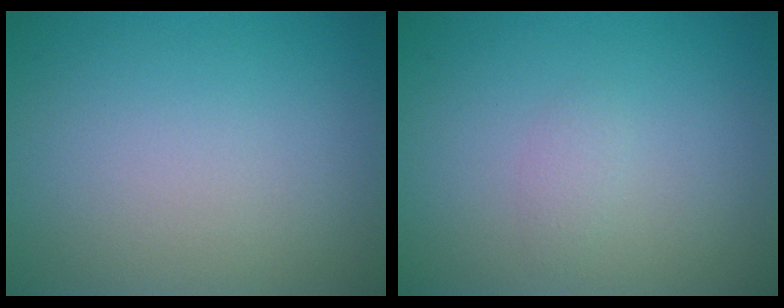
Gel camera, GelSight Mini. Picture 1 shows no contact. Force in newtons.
{"total": 0.8, "press": 0.8, "slide": 0.0}